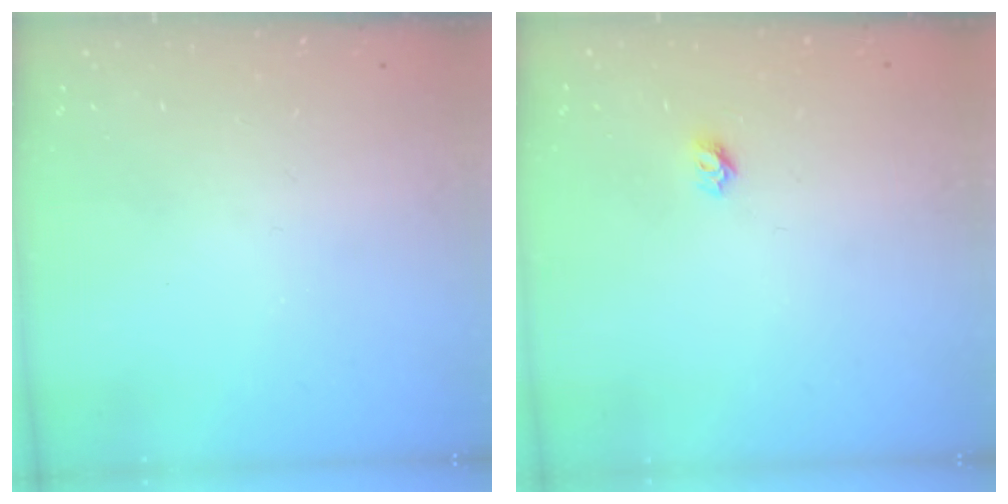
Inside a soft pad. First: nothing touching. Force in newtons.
{"total": 4.4, "press": 4.4, "slide": 0.4}